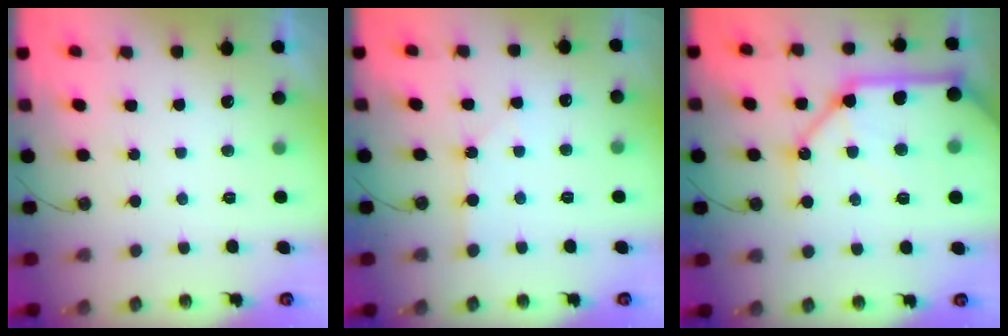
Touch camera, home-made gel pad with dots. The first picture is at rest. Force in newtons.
{"total": 1.1, "press": 1.1, "slide": 0.2}
{"total": 23.9, "press": 23.6, "slide": 3.8}